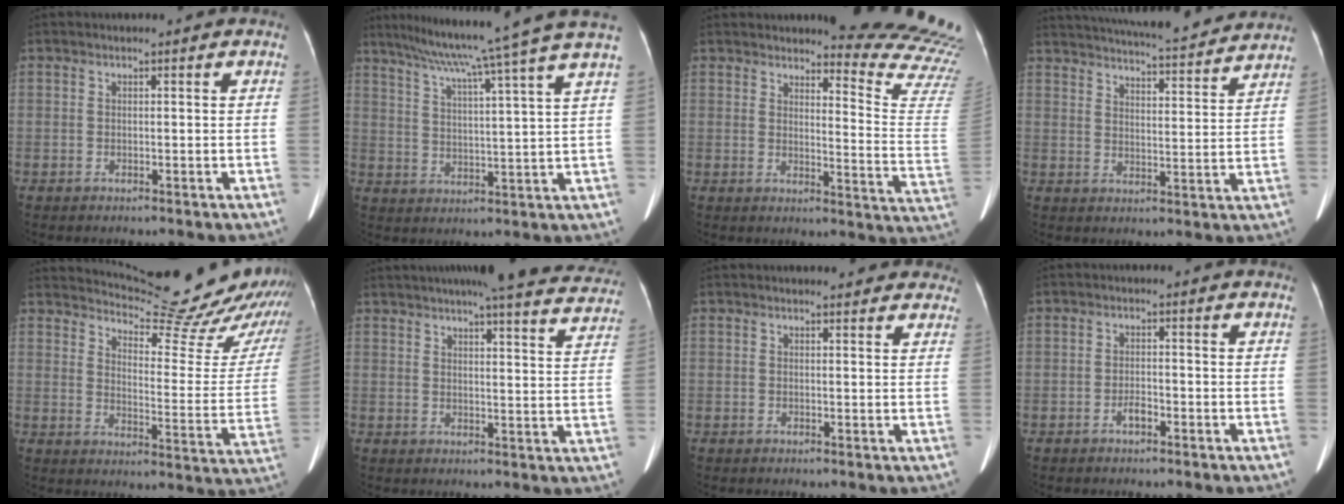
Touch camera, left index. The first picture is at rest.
{"total": 17.9, "force": [14.4, -2.6, 10.2], "torque": [-0.171, -0.009, 0.196]}
{"total": 17.5, "force": [17.1, -0.4, 3.6], "torque": [-0.027, -0.165, 0.168]}
{"total": 21.9, "force": [20.0, 2.7, 8.4], "torque": [-0.138, 0.003, 0.264]}
{"total": 25.2, "force": [24.2, 3.4, 6.3], "torque": [-0.078, -0.112, 0.281]}
{"total": 21.9, "force": [19.5, 2.6, 9.6], "torque": [-0.125, -0.016, 0.226]}
{"total": 6.7, "force": [6.1, 1.9, 2.0], "torque": [-0.008, 0.000, 0.052]}
{"total": 1.7, "force": [-1.2, 0.6, 1.1], "torque": [-0.019, 0.002, -0.021]}